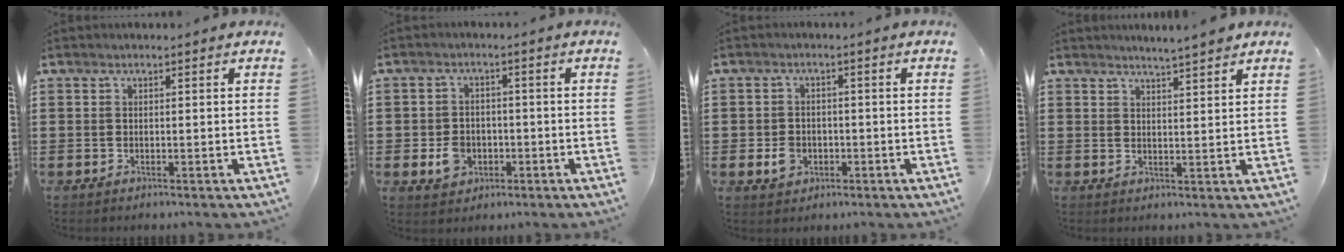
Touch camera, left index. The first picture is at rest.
{"total": 4.2, "force": [-1.5, 3.4, 2.1], "torque": [-0.049, 0.004, -0.028]}
{"total": 3.2, "force": [-1.0, 2.6, 1.6], "torque": [-0.033, 0.004, -0.017]}
{"total": 3.0, "force": [2.9, -0.4, 0.6], "torque": [-0.019, -0.009, 0.053]}